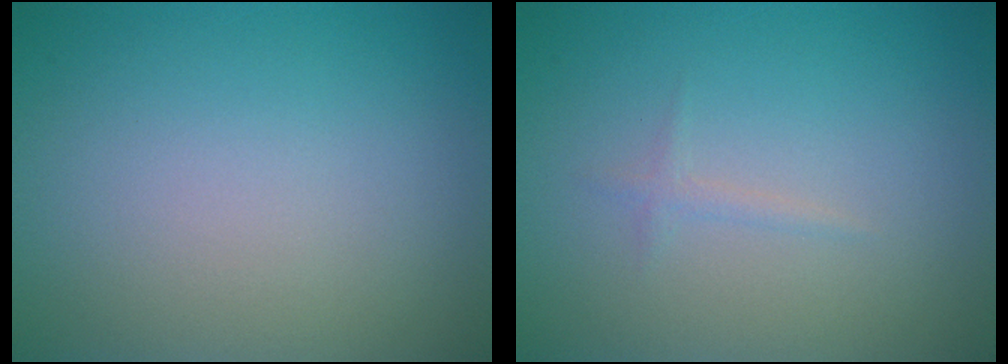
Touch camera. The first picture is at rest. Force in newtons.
{"total": 0.7, "press": 0.7, "slide": 0.1}